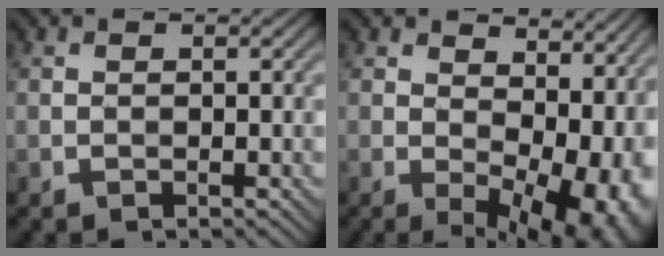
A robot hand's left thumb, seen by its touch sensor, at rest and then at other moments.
{"total": 15.0, "force": [0.6, 8.6, 12.3], "torque": [-0.132, -0.016, 0.044]}